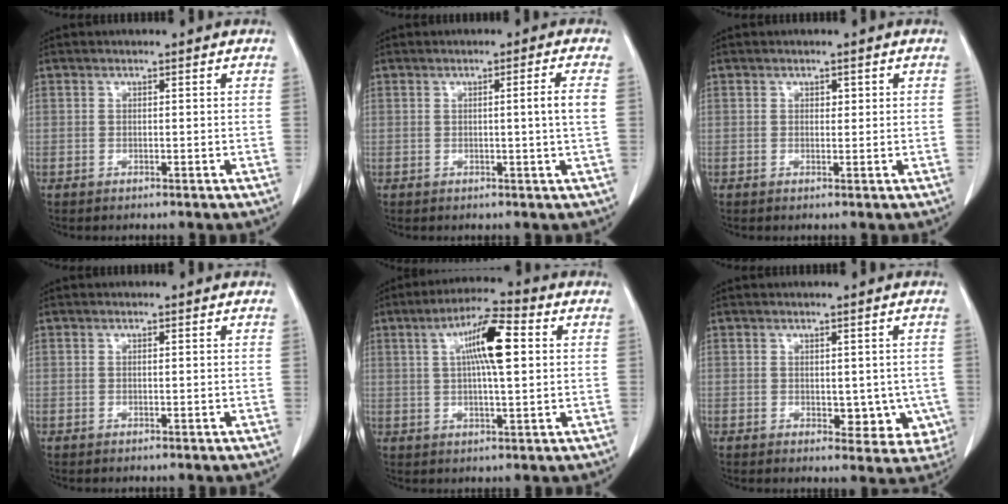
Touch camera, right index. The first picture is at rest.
{"total": 3.1, "force": [0.1, -0.9, 3.0], "torque": [-0.047, -0.003, 0.002]}
{"total": 0.9, "force": [0.4, 0.6, 0.5], "torque": [-0.004, 0.000, 0.004]}
{"total": 0.0}
{"total": 9.8, "force": [2.4, 1.5, 9.3], "torque": [-0.166, 0.016, 0.037]}
{"total": 6.4, "force": [-0.6, 4.0, 5.0], "torque": [-0.032, -0.006, 0.000]}